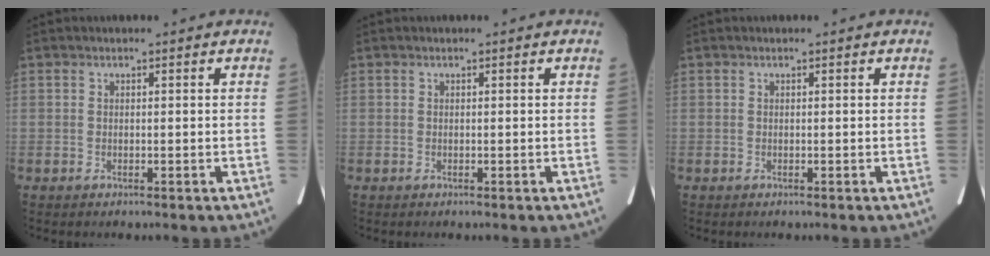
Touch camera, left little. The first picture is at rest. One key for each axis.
{"total": 0.0}
{"total": 0.0}